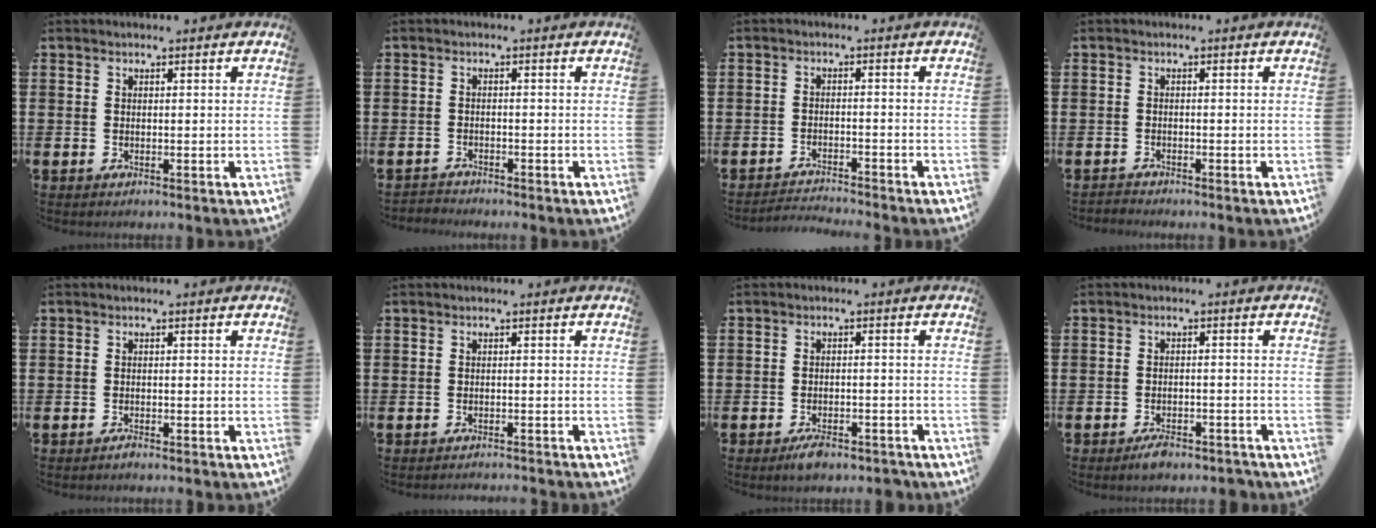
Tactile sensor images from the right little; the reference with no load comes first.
{"total": 1.2, "force": [-1.1, 0.1, -0.2], "torque": [0.000, 0.004, -0.025]}
{"total": 2.1, "force": [-2.1, -0.2, 0.0], "torque": [-0.004, 0.003, -0.045]}
{"total": 0.8, "force": [-0.8, 0.0, -0.1], "torque": [-0.001, 0.000, -0.017]}
{"total": 0.8, "force": [-0.7, 0.1, 0.3], "torque": [-0.007, -0.003, -0.014]}
{"total": 0.9, "force": [-0.9, -0.2, 0.0], "torque": [0.000, 0.001, -0.019]}
{"total": 2.3, "force": [-1.8, 0.8, 1.3], "torque": [-0.024, 0.006, -0.035]}
{"total": 2.0, "force": [-1.7, 0.6, 1.0], "torque": [-0.020, 0.006, -0.035]}